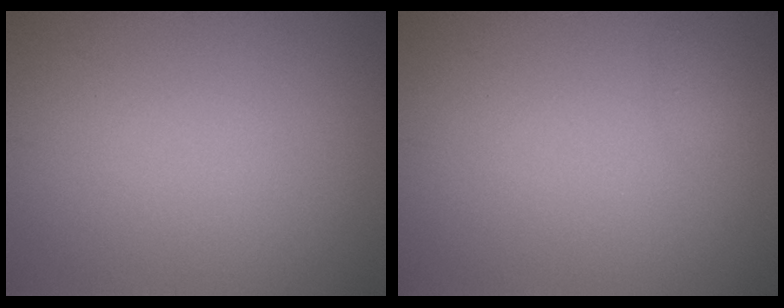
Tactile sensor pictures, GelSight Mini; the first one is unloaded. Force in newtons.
{"total": 0.6, "press": 0.6, "slide": 0.1}